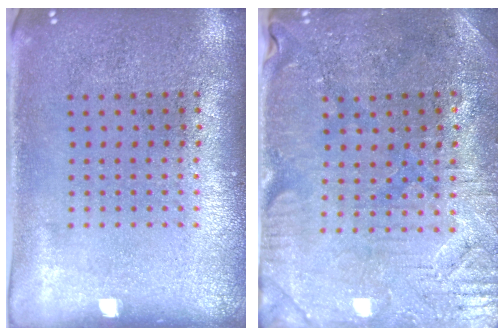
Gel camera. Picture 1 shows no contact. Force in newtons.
{"total": 0.9, "press": 0.8, "slide": 0.4}